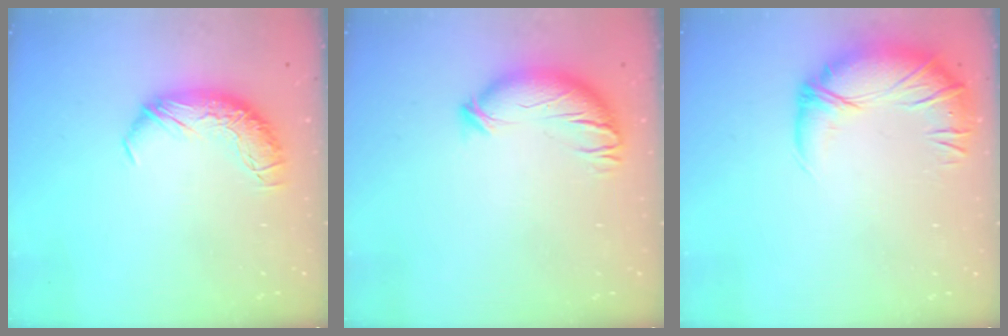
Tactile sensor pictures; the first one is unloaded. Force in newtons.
{"total": 3.8, "press": 3.0, "slide": 2.3}
{"total": 2.8, "press": 1.3, "slide": 2.5}